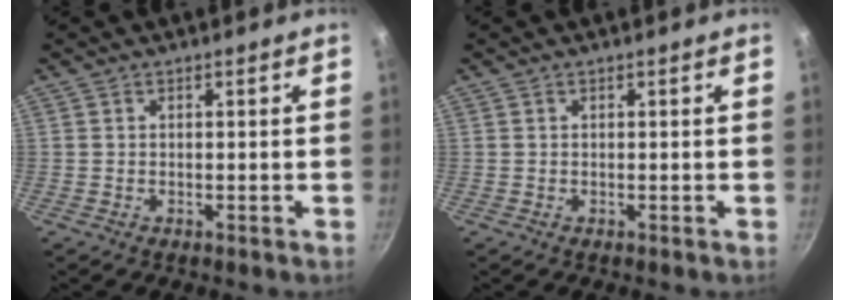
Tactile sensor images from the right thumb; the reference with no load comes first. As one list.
[{"total": 0.0}]